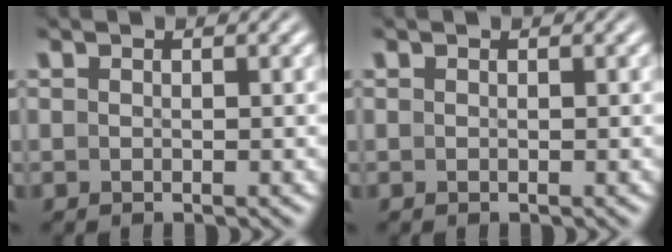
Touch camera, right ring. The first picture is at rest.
{"total": 0.0}